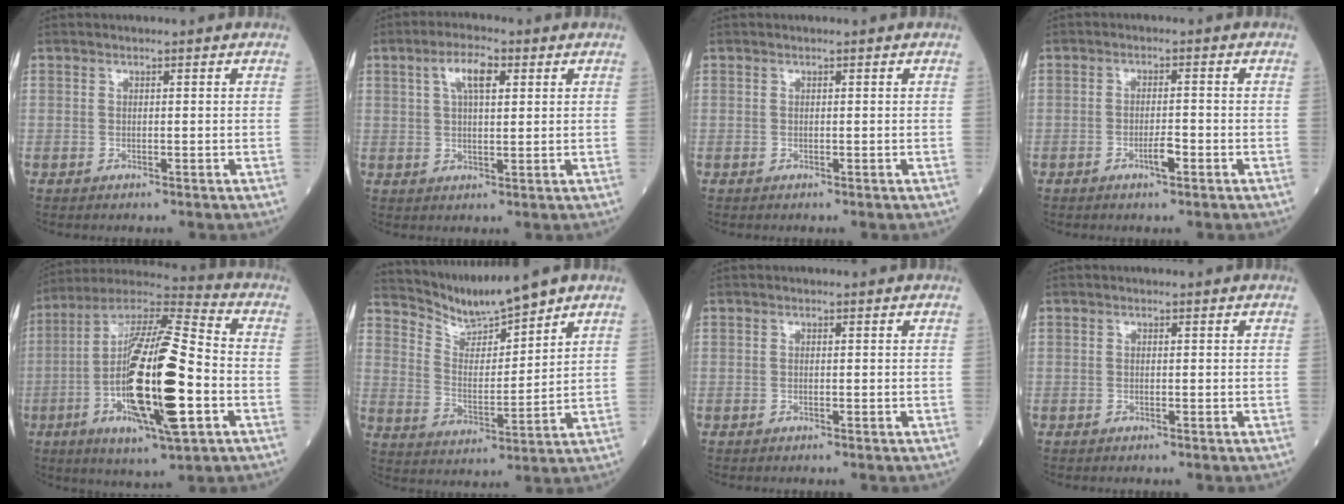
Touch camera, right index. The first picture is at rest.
{"total": 5.9, "force": [2.4, 2.0, 5.0], "torque": [-0.100, 0.011, 0.045]}
{"total": 0.0}
{"total": 2.7, "force": [-1.3, 0.5, 2.3], "torque": [-0.044, -0.001, -0.021]}
{"total": 23.5, "force": [-4.9, 4.2, 22.6], "torque": [-0.441, -0.015, -0.087]}
{"total": 8.3, "force": [8.1, -0.4, 2.0], "torque": [-0.053, 0.000, 0.167]}
{"total": 0.0}
{"total": 0.0}